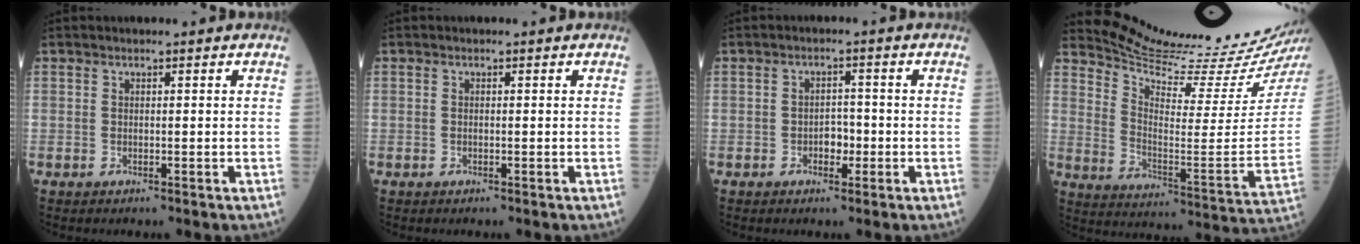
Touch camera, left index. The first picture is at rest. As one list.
[{"total": 0.0}, {"total": 2.7, "force": [-1.0, 1.6, 1.9], "torque": [-0.026, 0.007, -0.017]}, {"total": 21.7, "force": [20.8, -1.3, 6.2], "torque": [-0.119, -0.126, 0.291]}]